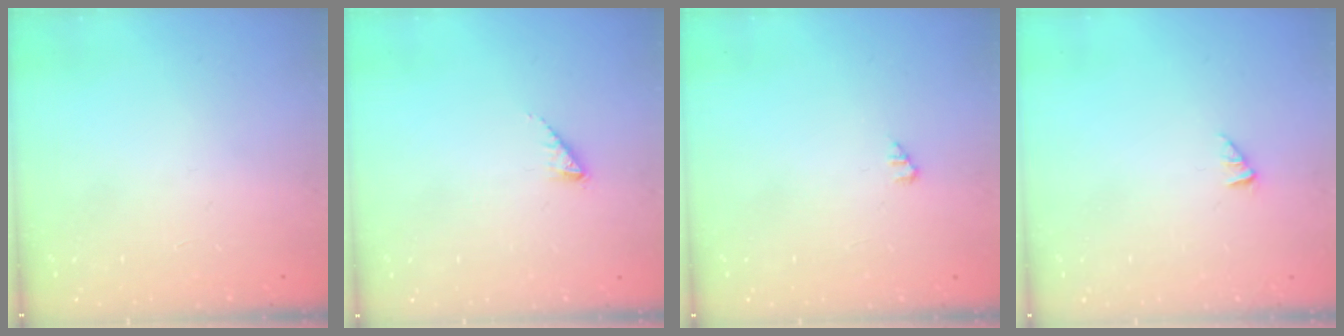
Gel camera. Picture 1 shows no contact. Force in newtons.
{"total": 0.8, "press": 0.8, "slide": 0.1}
{"total": 1.0, "press": 1.0, "slide": 0.2}
{"total": 0.0}